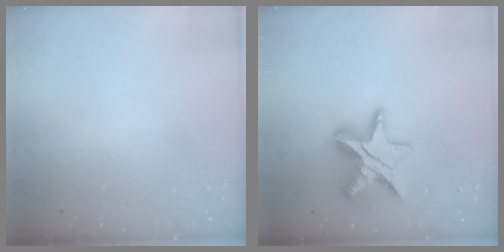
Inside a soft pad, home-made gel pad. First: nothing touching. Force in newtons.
{"total": 13.8, "press": 13.8, "slide": 1.0}